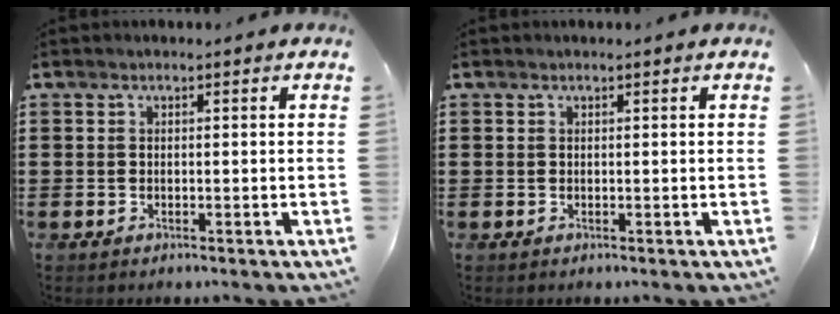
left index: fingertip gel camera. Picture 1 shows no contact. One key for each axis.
{"total": 0.0}